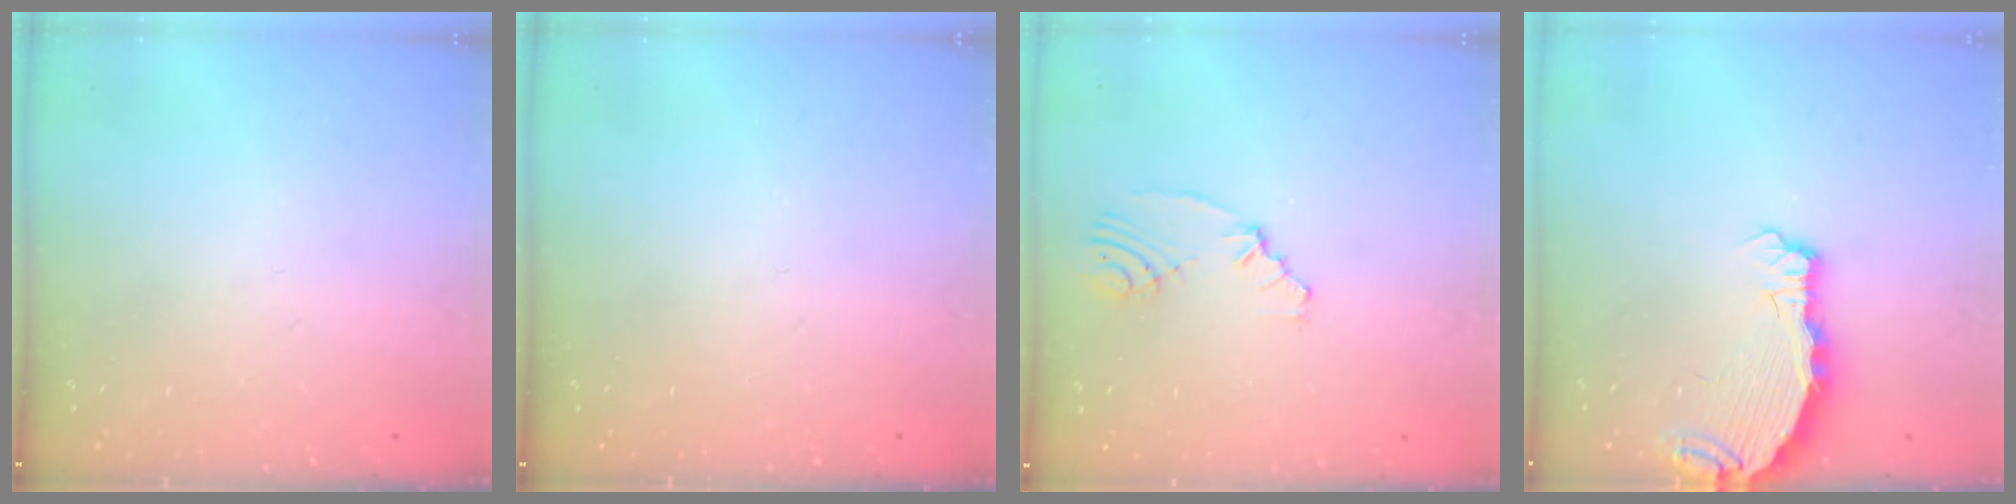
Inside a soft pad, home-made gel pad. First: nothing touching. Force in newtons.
{"total": 0.0}
{"total": 5.1, "press": 3.0, "slide": 4.1}
{"total": 4.8, "press": 4.8, "slide": 0.4}